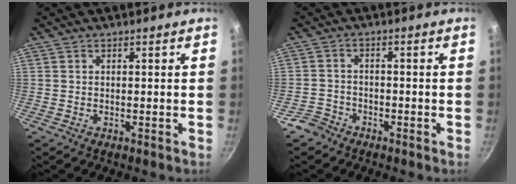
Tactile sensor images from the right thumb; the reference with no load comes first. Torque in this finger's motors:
{"motor_torque": [0.69, 0.39, 0.00, -0.50, -0.01]}